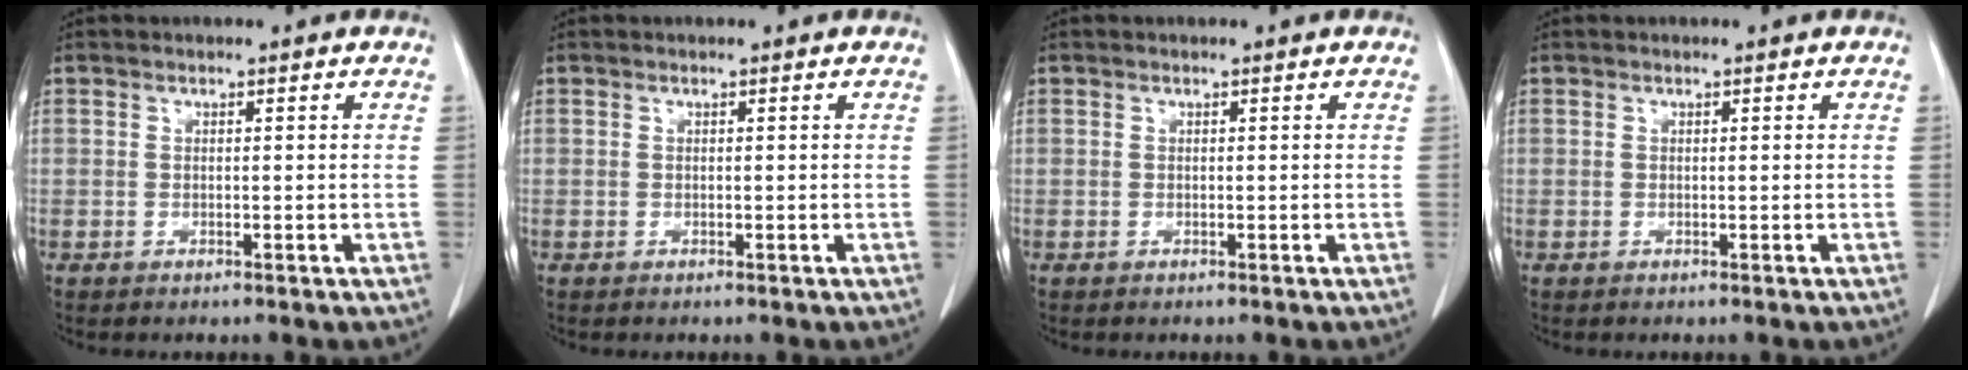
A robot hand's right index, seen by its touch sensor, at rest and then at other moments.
{"total": 0.0}
{"total": 0.0}
{"total": 0.0}